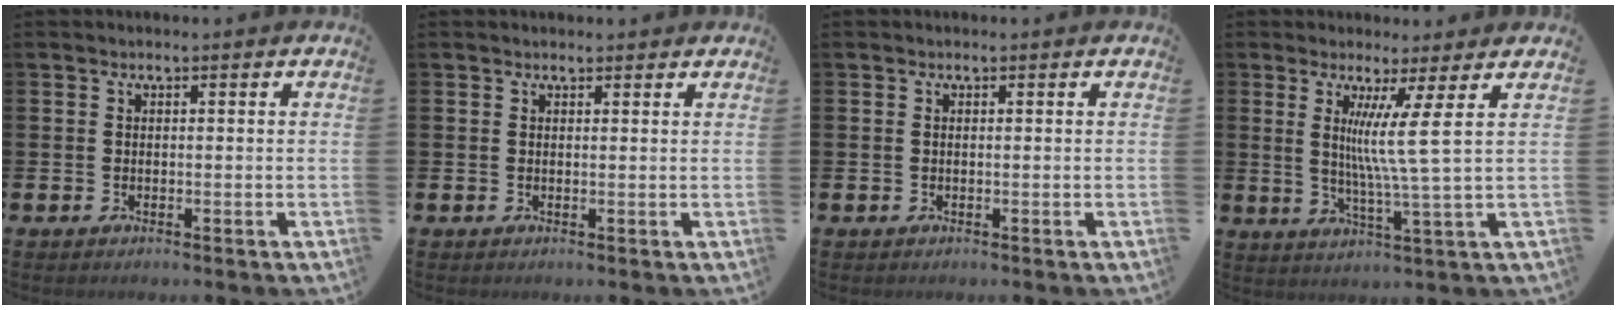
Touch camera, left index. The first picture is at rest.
{"total": 0.9, "force": [0.9, 0.3, 0.1], "torque": [0.004, 0.001, 0.015]}
{"total": 0.0}
{"total": 7.0, "force": [3.2, -1.3, 6.2], "torque": [-0.112, -0.033, 0.046]}